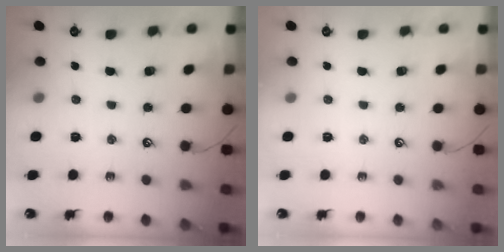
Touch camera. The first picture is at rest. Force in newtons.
{"total": 0.0}